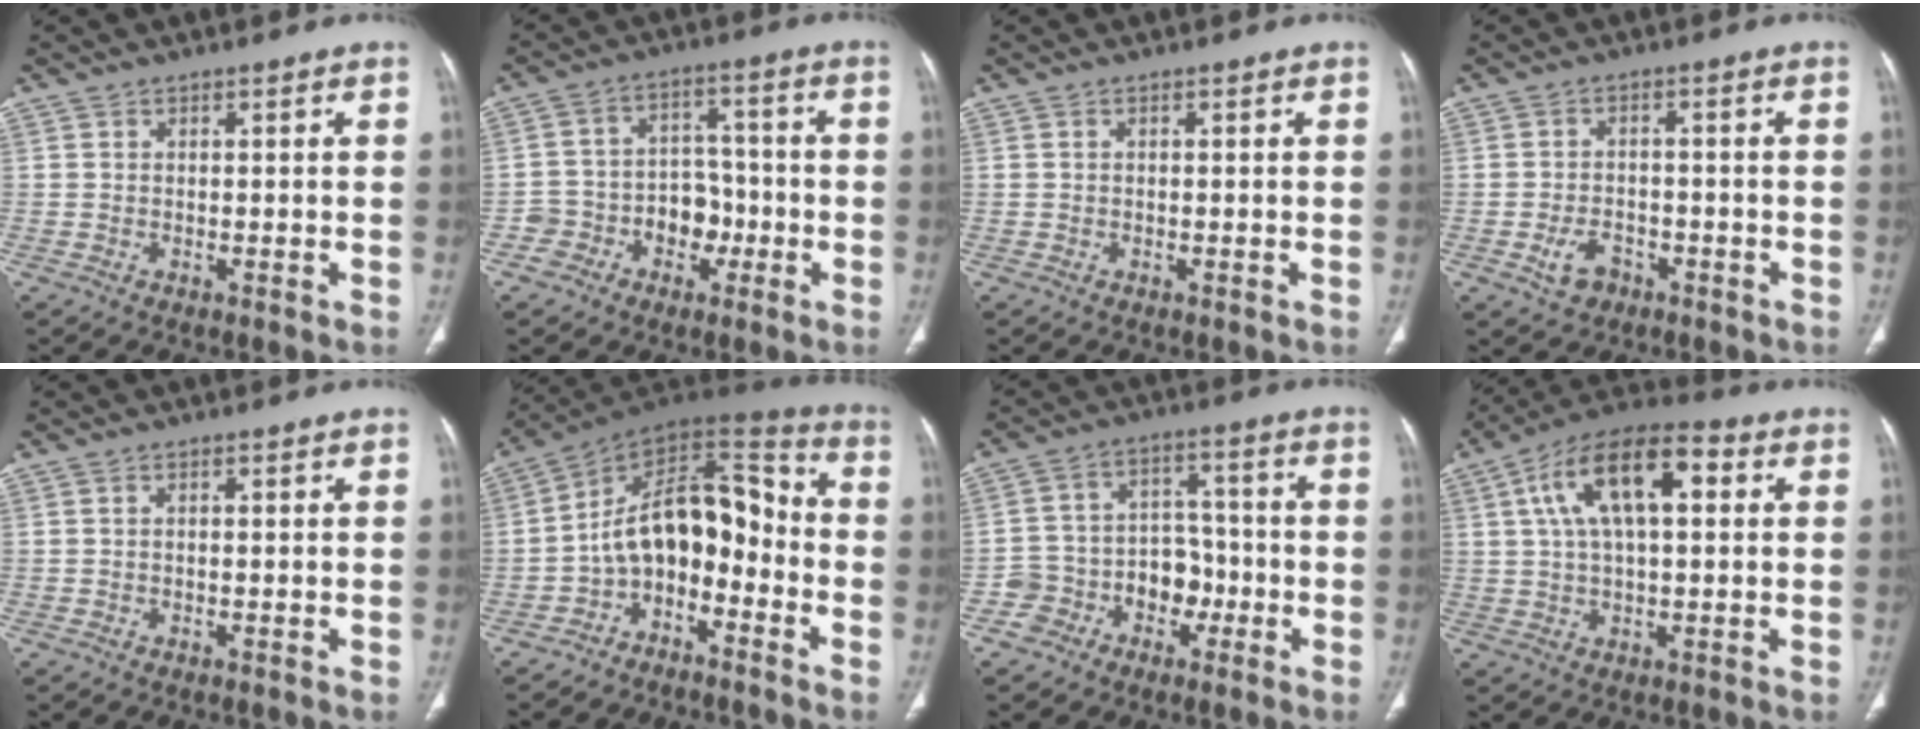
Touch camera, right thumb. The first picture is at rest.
{"total": 8.6, "force": [-3.5, 7.1, 3.4], "torque": [-0.013, 0.052, -0.057]}
{"total": 0.0}
{"total": 4.5, "force": [-2.2, 3.1, 2.4], "torque": [-0.035, 0.019, -0.030]}
{"total": 0.6, "force": [0.1, 0.2, 0.6], "torque": [-0.017, 0.006, 0.004]}
{"total": 14.3, "force": [-4.4, 8.8, 10.4], "torque": [-0.135, 0.100, -0.083]}
{"total": 9.4, "force": [-4.2, 7.7, 3.3], "torque": [-0.008, 0.064, -0.069]}
{"total": 16.0, "force": [4.4, 7.4, 13.5], "torque": [-0.227, 0.025, 0.067]}